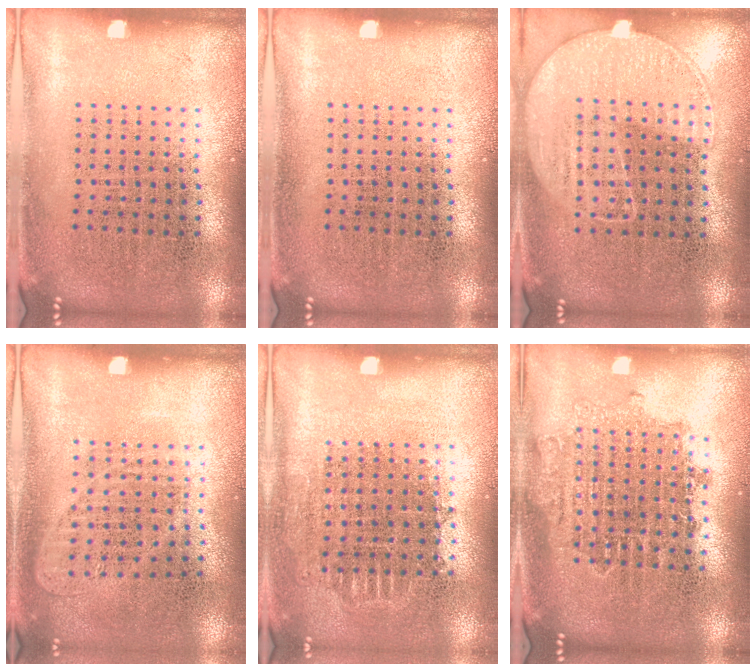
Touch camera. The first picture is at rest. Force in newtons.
{"total": 0.0}
{"total": 1.1, "press": 1.0, "slide": 0.6}
{"total": 0.9, "press": 0.8, "slide": 0.4}
{"total": 0.7, "press": 0.7, "slide": 0.2}
{"total": 1.6, "press": 1.3, "slide": 0.8}